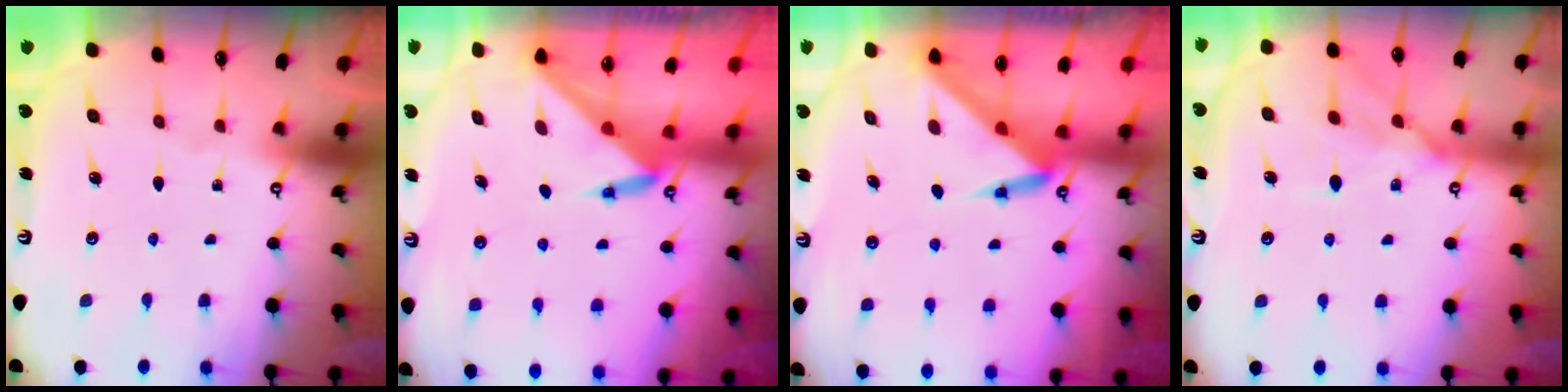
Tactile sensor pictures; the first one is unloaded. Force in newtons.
{"total": 3.4, "press": 3.4, "slide": 0.4}
{"total": 3.6, "press": 3.6, "slide": 0.2}
{"total": 12.9, "press": 12.9, "slide": 1.0}